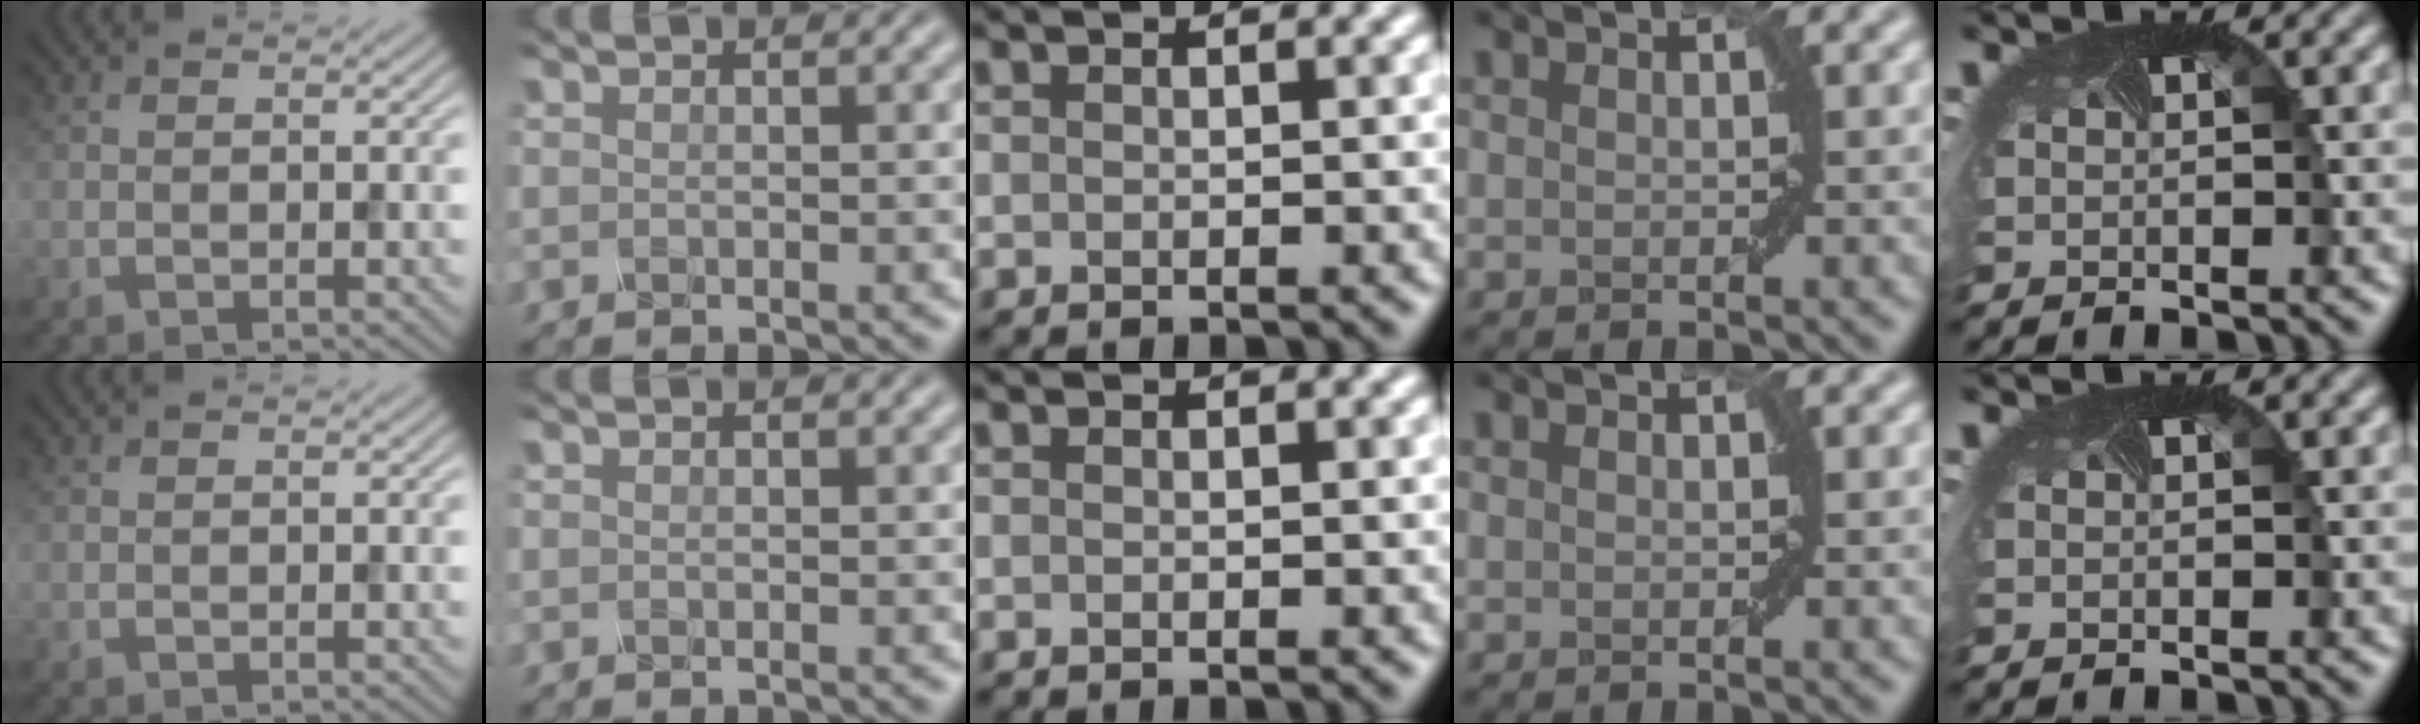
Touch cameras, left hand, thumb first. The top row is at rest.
{}